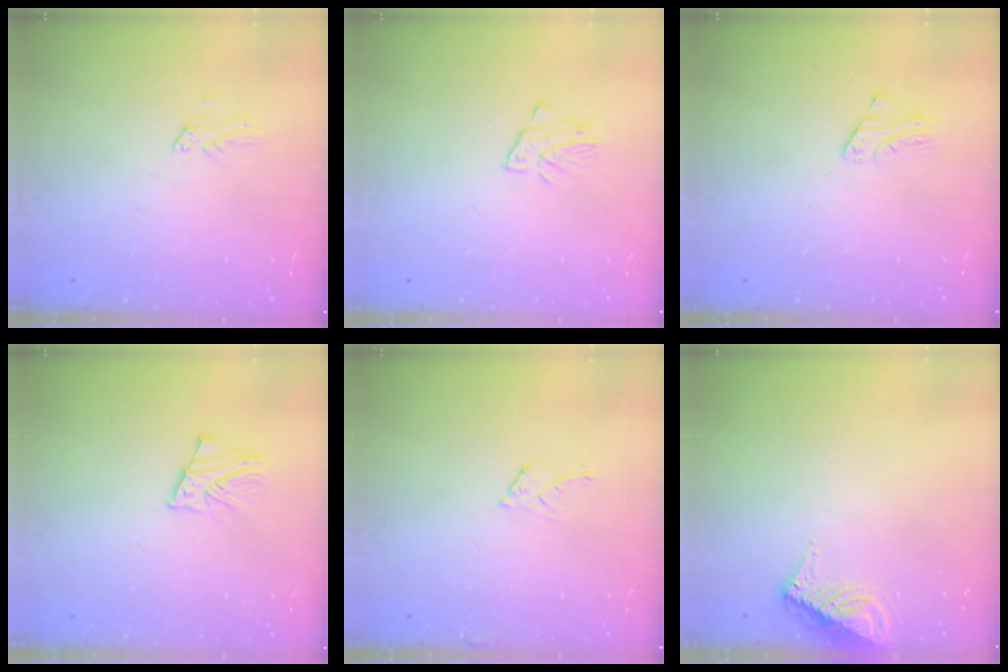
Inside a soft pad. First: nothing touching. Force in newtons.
{"total": 2.2, "press": 2.2, "slide": 0.1}
{"total": 1.2, "press": 1.2, "slide": 0.1}
{"total": 2.3, "press": 2.3, "slide": 0.3}
{"total": 6.8, "press": 6.8, "slide": 0.4}
{"total": 9.0, "press": 8.9, "slide": 1.1}